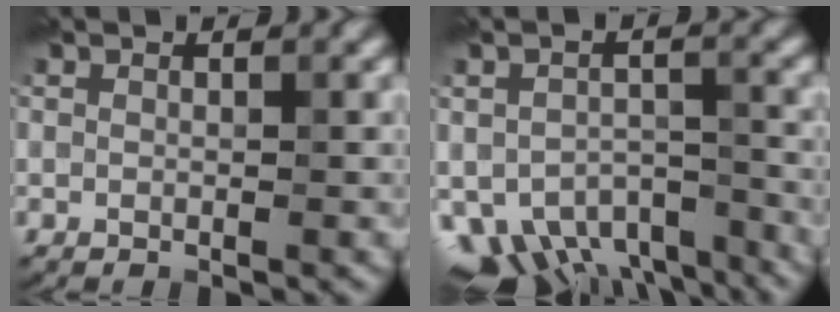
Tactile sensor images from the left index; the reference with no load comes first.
{"total": 7.8, "force": [-5.3, 4.1, 3.9], "torque": [-0.063, -0.028, -0.071]}